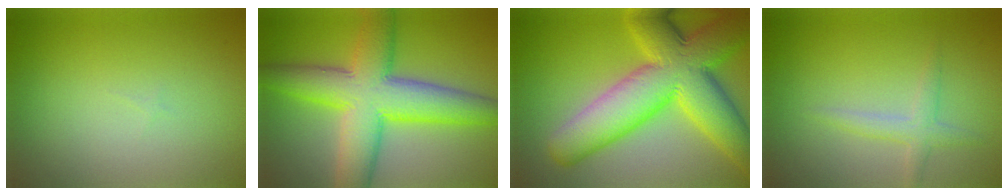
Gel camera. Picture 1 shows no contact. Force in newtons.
{"total": 10.8, "press": 10.8, "slide": 0.3}
{"total": 13.1, "press": 13.1, "slide": 0.4}
{"total": 1.9, "press": 1.9, "slide": 0.0}